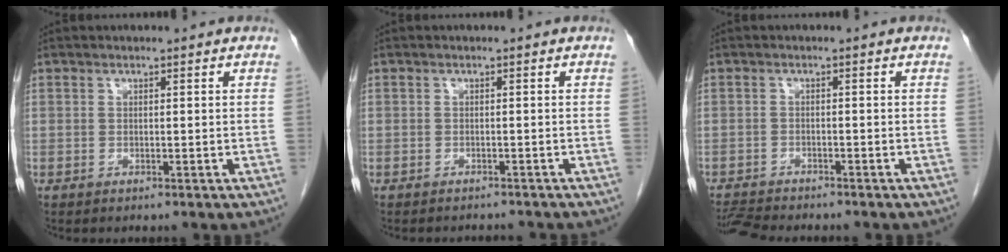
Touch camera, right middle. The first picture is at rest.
{"total": 3.4, "force": [-3.1, 1.4, 0.2], "torque": [0.000, 0.000, -0.043]}
{"total": 4.9, "force": [-4.8, 0.3, 1.2], "torque": [-0.018, -0.015, -0.078]}